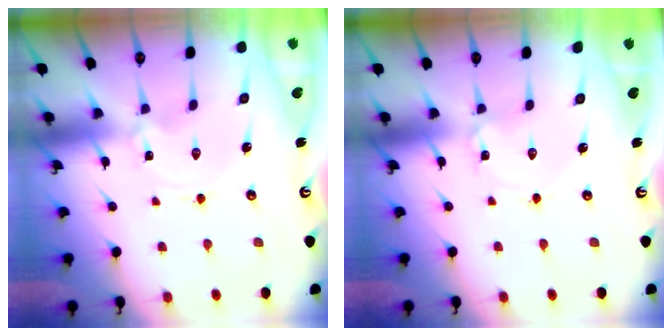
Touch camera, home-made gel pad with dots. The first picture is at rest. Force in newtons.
{"total": 1.1, "press": 1.1, "slide": 0.1}